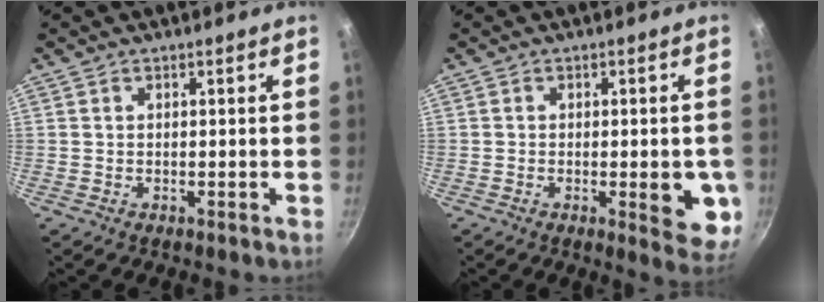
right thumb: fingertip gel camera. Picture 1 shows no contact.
{"total": 8.6, "force": [-1.8, 3.2, 7.8], "torque": [-0.069, -0.002, -0.020]}